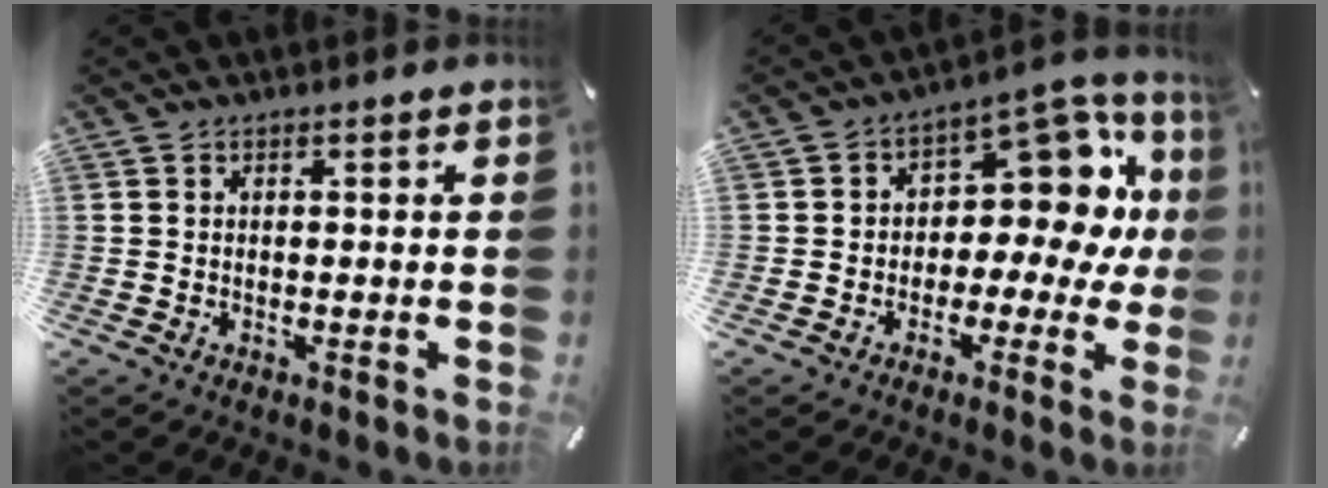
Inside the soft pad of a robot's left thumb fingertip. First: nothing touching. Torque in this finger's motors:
{"motor_torque": [0.22, 0.32, 0.38, 0.26, 0.05]}